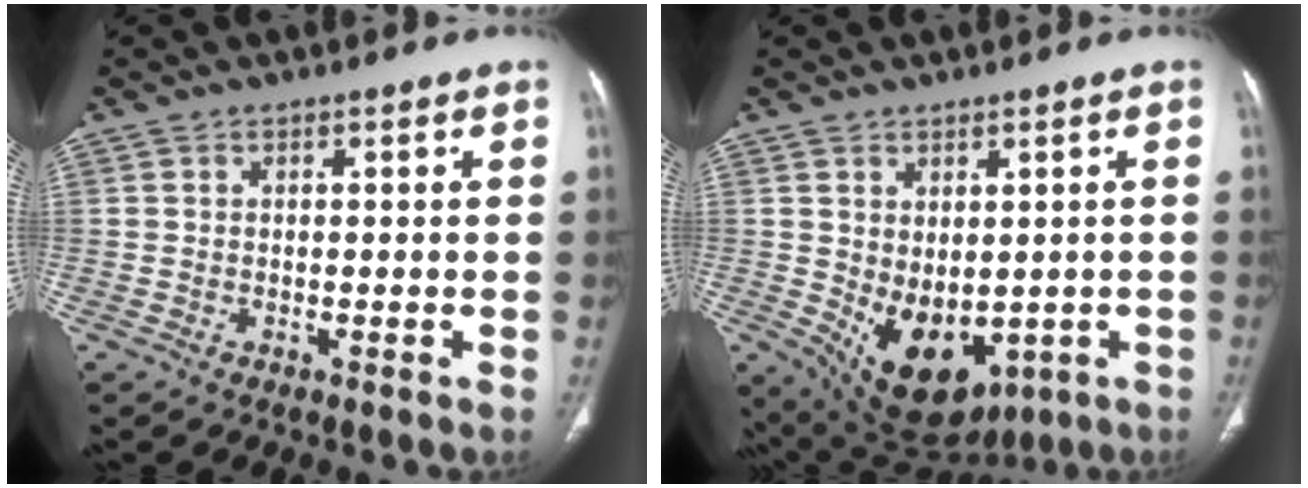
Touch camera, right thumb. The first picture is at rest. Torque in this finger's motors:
{"motor_torque": [-0.40, 0.77, 0.09, 0.03, 0.19]}